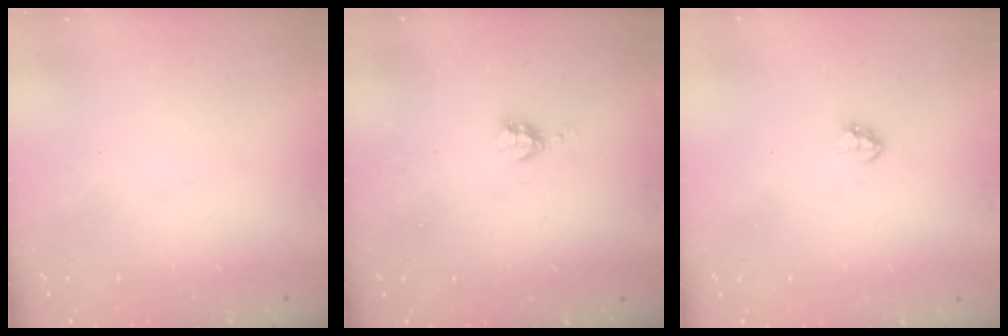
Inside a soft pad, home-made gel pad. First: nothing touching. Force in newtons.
{"total": 3.3, "press": 3.3, "slide": 0.5}
{"total": 3.4, "press": 3.4, "slide": 0.1}